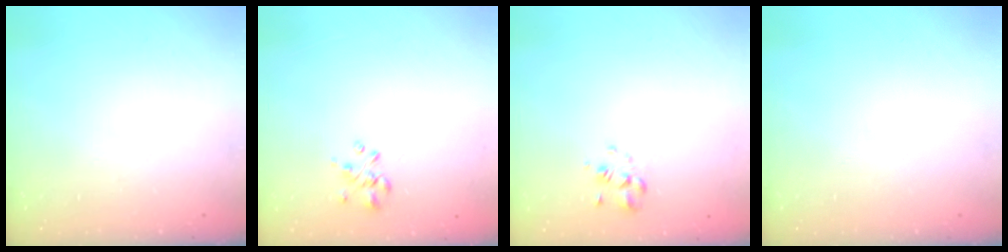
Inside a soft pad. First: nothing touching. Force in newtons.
{"total": 1.9, "press": 1.8, "slide": 0.6}
{"total": 2.1, "press": 1.9, "slide": 0.7}
{"total": 0.0}